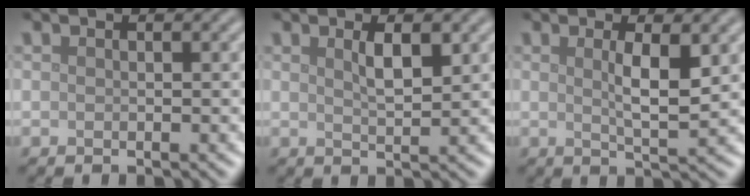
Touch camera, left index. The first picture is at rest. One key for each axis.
{"total": 2.2, "fx": 1.0, "fy": 0.5, "fz": 1.9, "tx": -0.033, "ty": -0.001, "tz": 0.018}
{"total": 3.2, "fx": 0.8, "fy": 0.6, "fz": 3.0, "tx": -0.053, "ty": -0.005, "tz": 0.015}